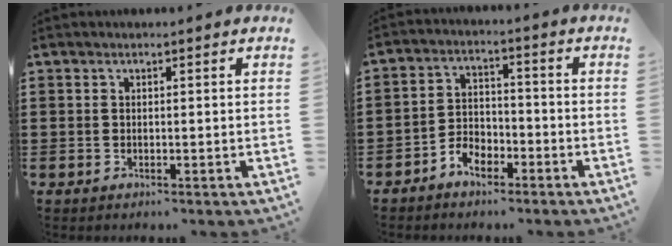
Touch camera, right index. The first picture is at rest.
{"total": 4.0, "force": [-3.1, 2.2, 1.2], "torque": [-0.033, 0.010, -0.064]}